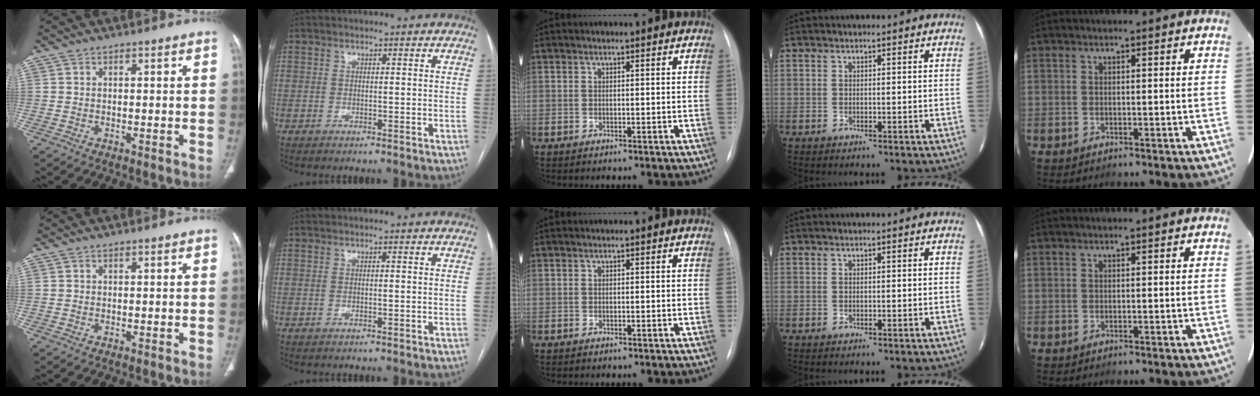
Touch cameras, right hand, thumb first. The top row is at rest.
{}